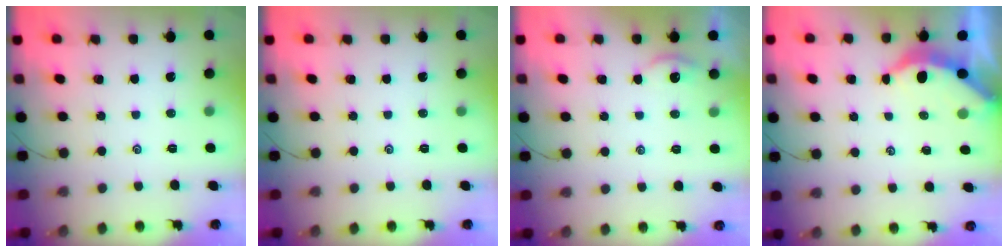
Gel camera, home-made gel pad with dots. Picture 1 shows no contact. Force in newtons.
{"total": 0.0}
{"total": 2.2, "press": 2.2, "slide": 0.3}
{"total": 3.7, "press": 3.7, "slide": 0.5}